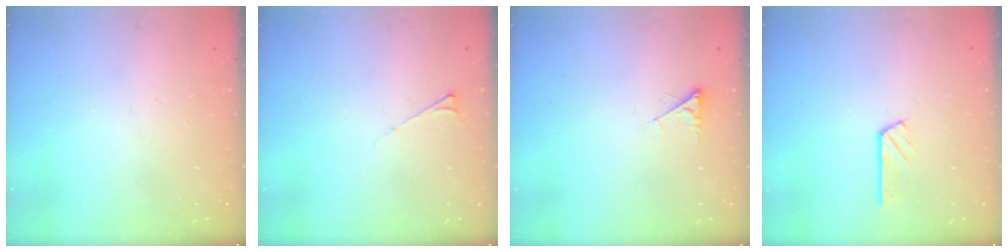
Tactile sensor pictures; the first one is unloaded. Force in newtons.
{"total": 3.4, "press": 3.4, "slide": 0.5}
{"total": 2.4, "press": 2.4, "slide": 0.4}
{"total": 3.2, "press": 3.2, "slide": 0.1}